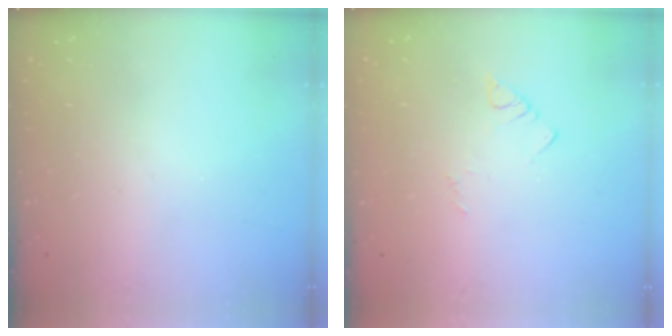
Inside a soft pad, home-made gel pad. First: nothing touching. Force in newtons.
{"total": 3.7, "press": 3.7, "slide": 0.2}